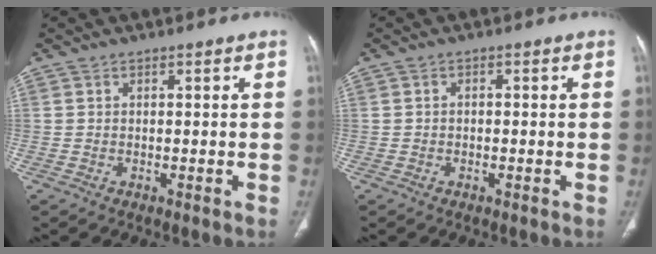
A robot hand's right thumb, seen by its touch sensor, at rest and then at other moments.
{"total": 0.7, "force": [-0.2, 0.5, 0.4], "torque": [-0.004, 0.002, -0.006]}